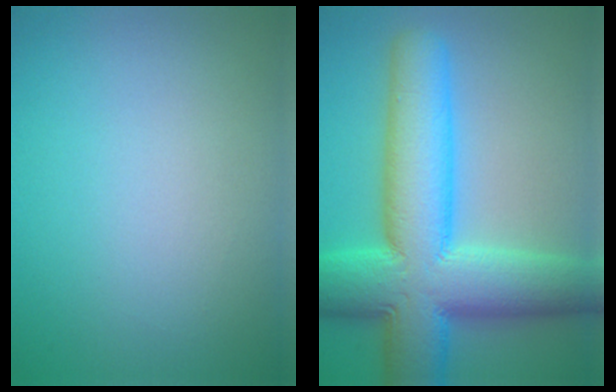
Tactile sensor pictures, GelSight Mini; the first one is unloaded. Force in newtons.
{"total": 12.9, "press": 12.9, "slide": 0.4}